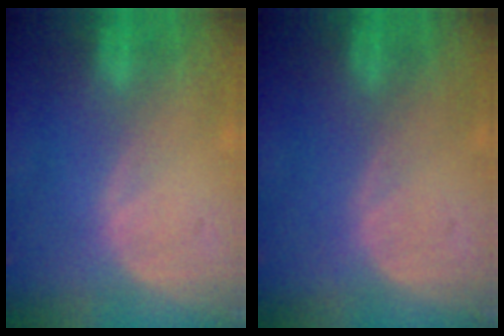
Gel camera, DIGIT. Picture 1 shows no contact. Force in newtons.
{"total": 0.0}